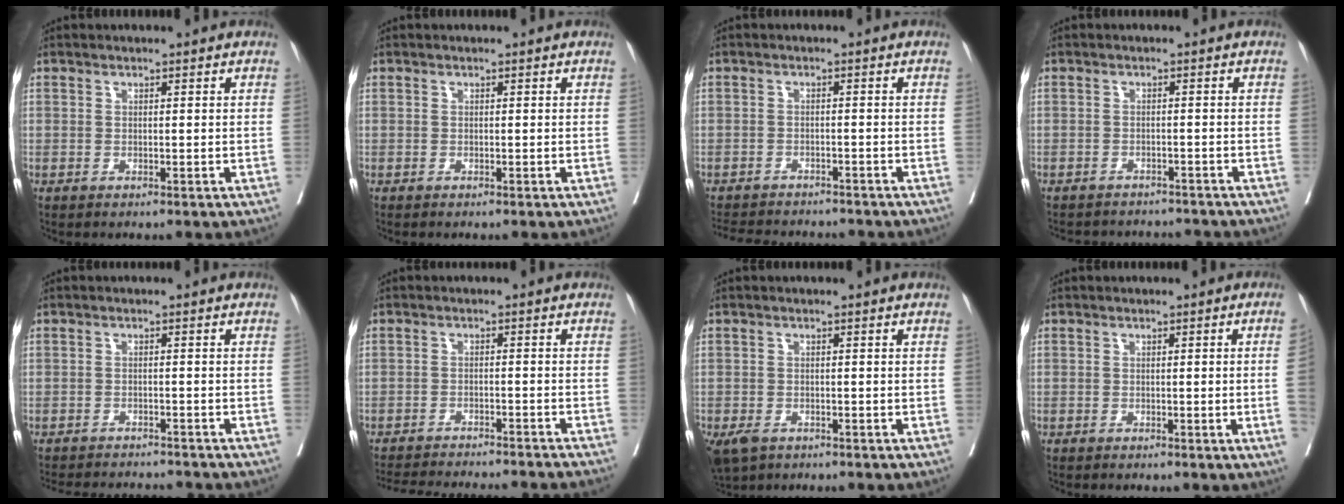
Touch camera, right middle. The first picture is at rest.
{"total": 0.0}
{"total": 9.5, "force": [-8.8, 2.7, 2.4], "torque": [-0.041, 0.002, -0.118]}
{"total": 8.4, "force": [-8.0, 2.1, 1.3], "torque": [-0.022, 0.009, -0.097]}
{"total": 10.7, "force": [-10.1, 1.6, 2.9], "torque": [-0.045, 0.000, -0.136]}
{"total": 16.7, "force": [-15.5, 1.1, 6.0], "torque": [-0.112, -0.026, -0.205]}
{"total": 5.2, "force": [-3.4, 3.0, 2.5], "torque": [-0.047, -0.008, -0.054]}
{"total": 2.7, "force": [-0.5, -1.1, 2.4], "torque": [-0.029, -0.004, -0.005]}